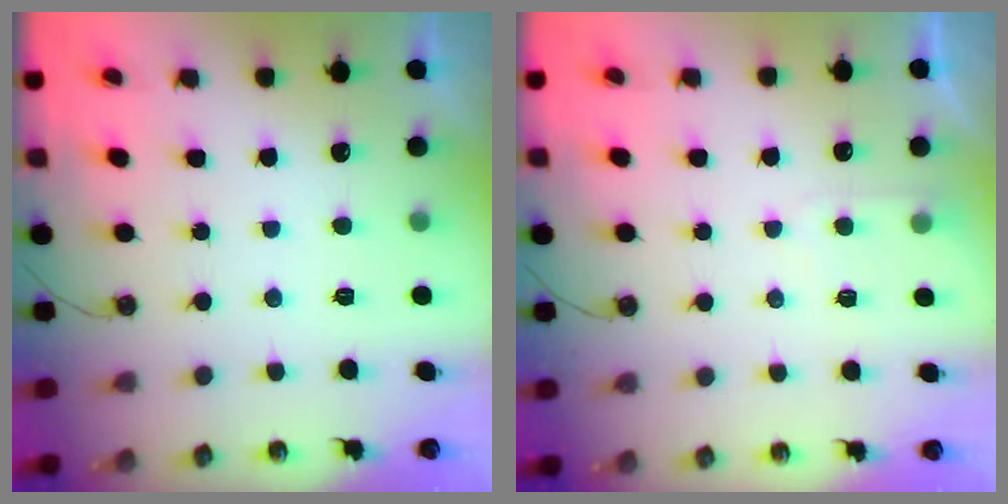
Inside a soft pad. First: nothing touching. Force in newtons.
{"total": 4.4, "press": 4.3, "slide": 0.6}